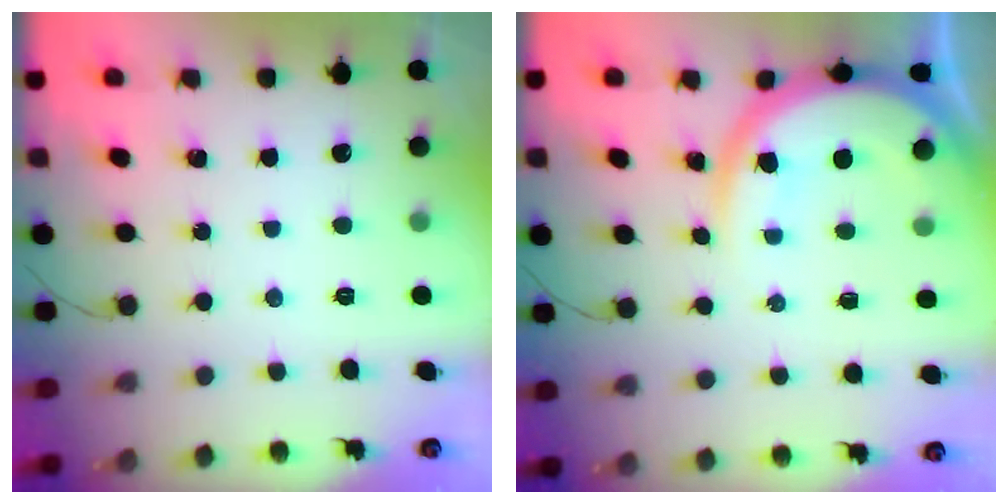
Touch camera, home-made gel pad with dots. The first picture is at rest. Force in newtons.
{"total": 11.3, "press": 11.3, "slide": 1.2}